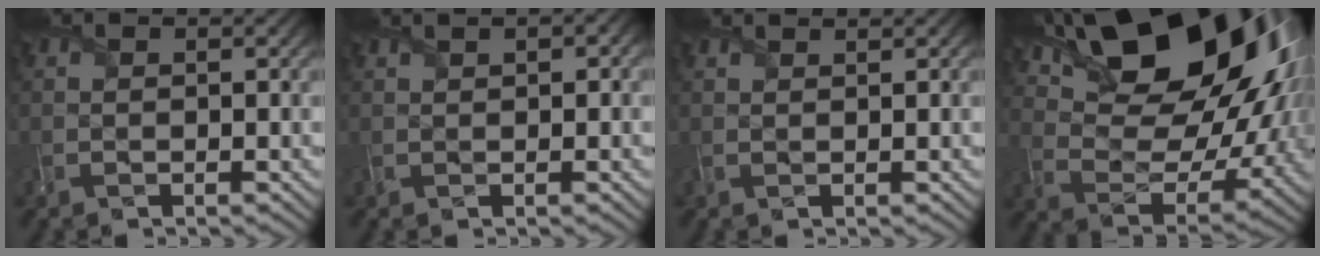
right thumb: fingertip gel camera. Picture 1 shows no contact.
{"total": 2.4, "force": [1.1, 1.1, 1.9], "torque": [-0.039, 0.004, 0.018]}
{"total": 1.1, "force": [1.1, 0.0, 0.3], "torque": [-0.019, -0.001, 0.016]}
{"total": 20.8, "force": [10.2, 11.6, 14.0], "torque": [-0.247, 0.031, 0.172]}